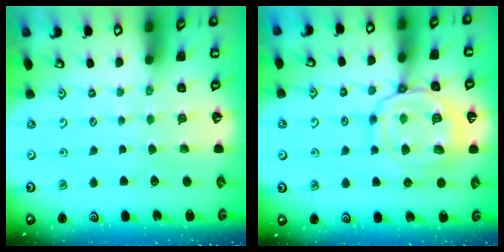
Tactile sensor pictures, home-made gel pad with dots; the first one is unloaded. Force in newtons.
{"total": 14.2, "press": 14.2, "slide": 1.3}